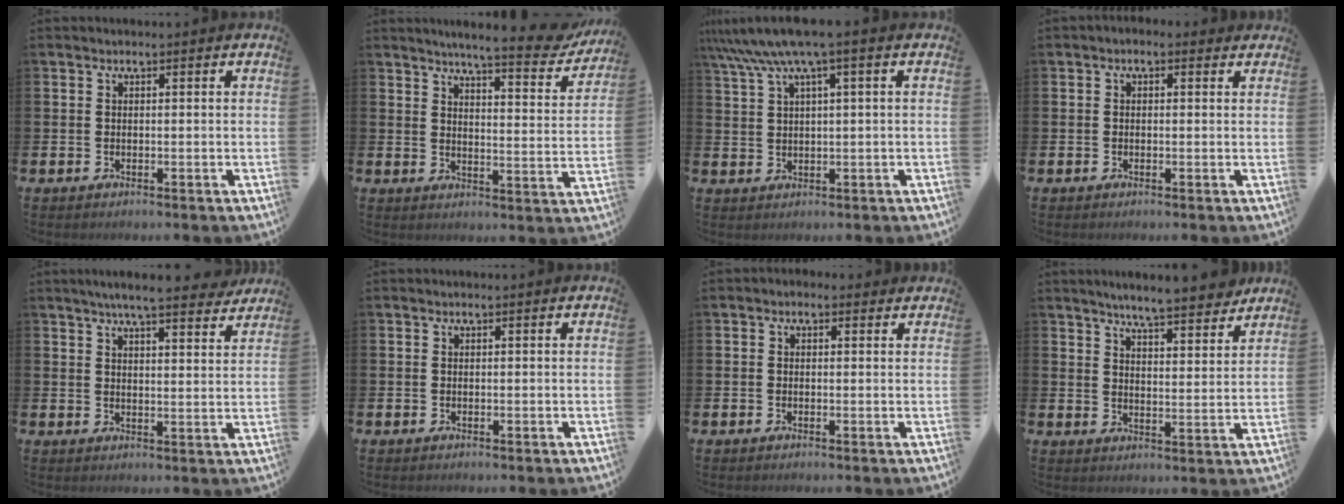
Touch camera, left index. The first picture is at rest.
{"total": 6.1, "force": [5.7, 0.3, 2.4], "torque": [-0.042, -0.044, 0.087]}
{"total": 6.0, "force": [3.4, 0.4, 4.9], "torque": [-0.114, -0.007, 0.057]}
{"total": 0.7, "force": [-0.1, 0.6, 0.4], "torque": [-0.006, 0.006, -0.005]}
{"total": 6.3, "force": [5.9, 0.3, 2.3], "torque": [-0.036, -0.032, 0.099]}
{"total": 0.0}
{"total": 0.7, "force": [0.2, 0.6, 0.3], "torque": [-0.004, 0.009, 0.002]}
{"total": 6.9, "force": [6.6, 0.3, 1.9], "torque": [-0.040, -0.042, 0.113]}